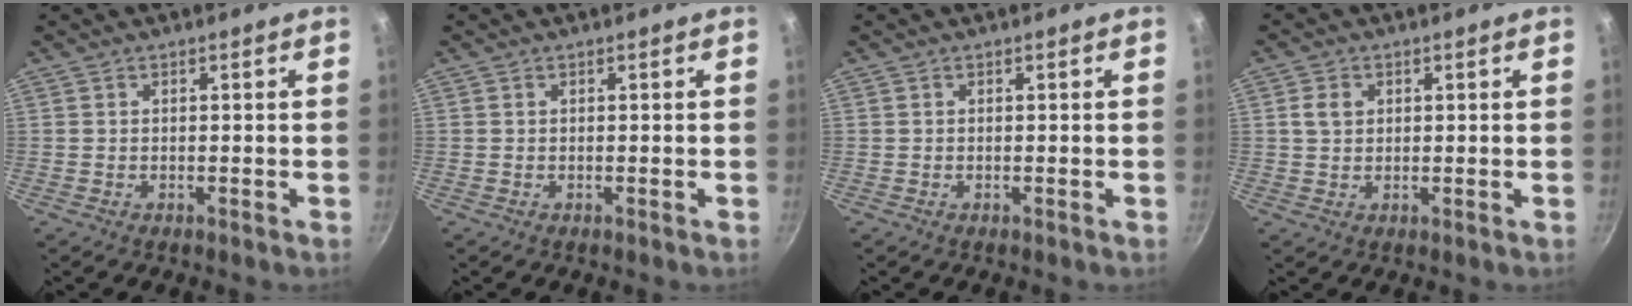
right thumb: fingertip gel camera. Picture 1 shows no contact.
{"total": 0.0}
{"total": 0.0}
{"total": 3.2, "force": [0.9, 2.5, 1.8], "torque": [-0.029, 0.002, 0.018]}